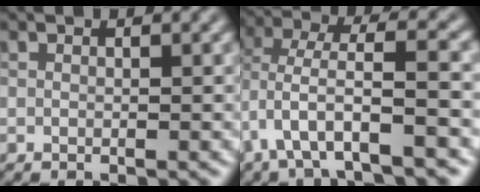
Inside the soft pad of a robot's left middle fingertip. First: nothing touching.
{"total": 6.7, "force": [-2.4, 2.0, 5.9], "torque": [-0.113, 0.009, -0.051]}